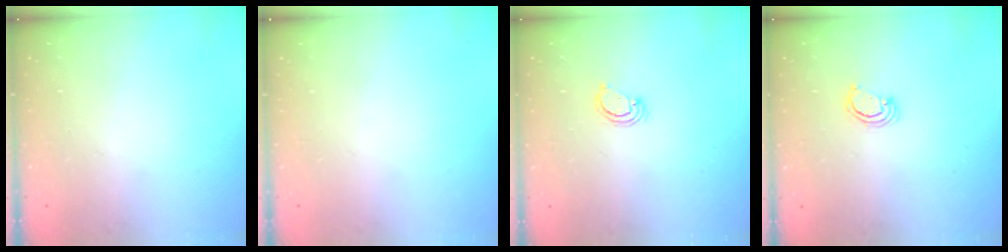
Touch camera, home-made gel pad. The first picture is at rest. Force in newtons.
{"total": 0.0}
{"total": 2.6, "press": 2.6, "slide": 0.3}
{"total": 2.3, "press": 2.3, "slide": 0.2}